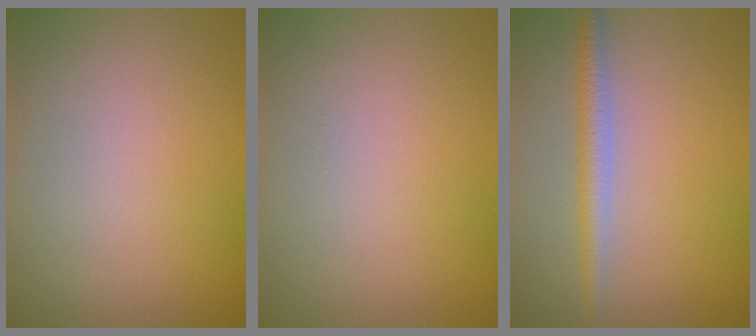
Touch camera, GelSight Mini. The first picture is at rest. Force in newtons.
{"total": 0.0}
{"total": 2.4, "press": 2.4, "slide": 0.1}